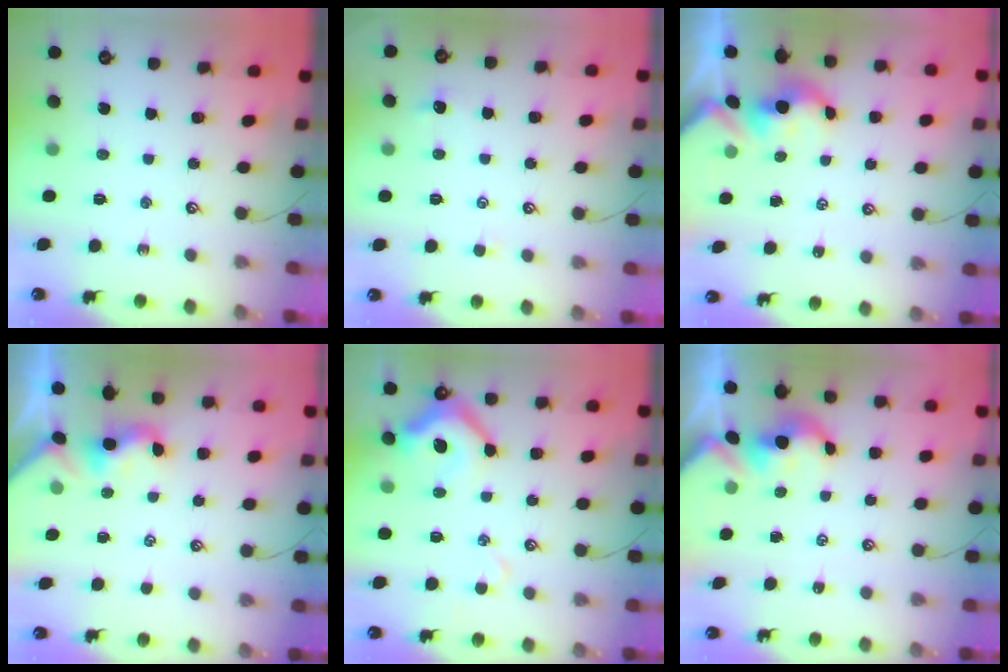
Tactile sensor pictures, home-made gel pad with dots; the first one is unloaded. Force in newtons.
{"total": 1.6, "press": 1.6, "slide": 0.2}
{"total": 1.7, "press": 1.7, "slide": 0.2}
{"total": 1.7, "press": 1.7, "slide": 0.5}
{"total": 7.8, "press": 7.7, "slide": 1.5}
{"total": 1.1, "press": 1.1, "slide": 0.1}